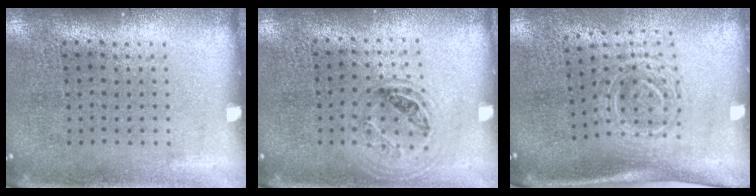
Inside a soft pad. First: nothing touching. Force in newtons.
{"total": 0.9, "press": 0.9, "slide": 0.2}
{"total": 1.7, "press": 1.3, "slide": 1.1}